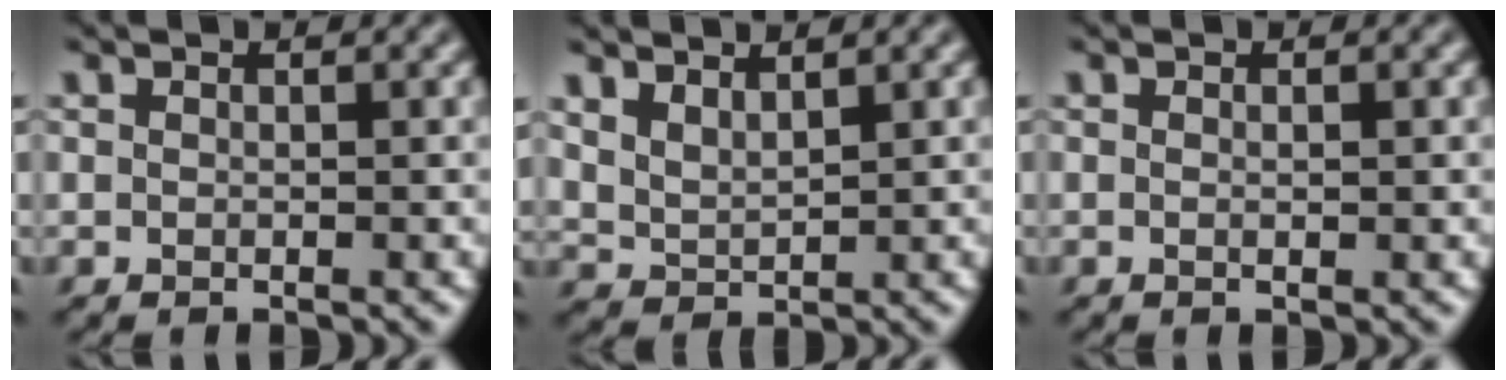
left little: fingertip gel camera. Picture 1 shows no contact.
{"total": 2.7, "force": [1.7, 1.3, 1.6], "torque": [-0.044, 0.001, 0.036]}
{"total": 0.7, "force": [-0.2, 0.0, 0.7], "torque": [-0.012, 0.002, -0.005]}